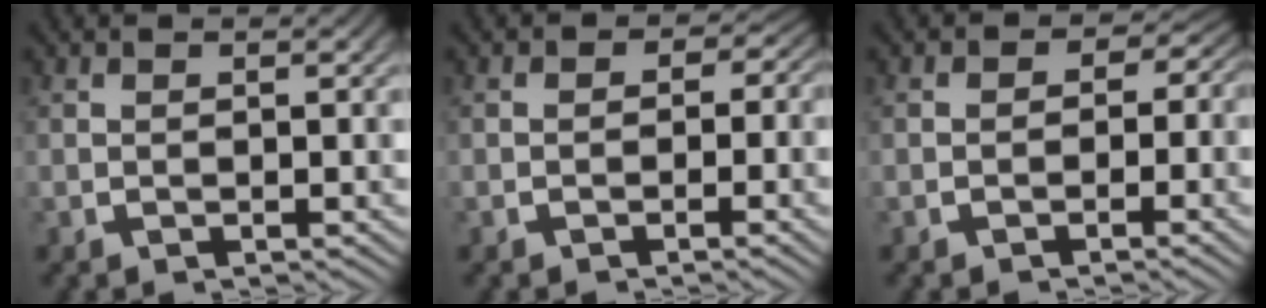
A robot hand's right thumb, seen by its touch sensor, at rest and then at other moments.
{"total": 2.4, "force": [-0.3, 2.2, 0.9], "torque": [0.003, 0.000, -0.014]}
{"total": 3.1, "force": [-0.2, 2.8, 1.4], "torque": [-0.005, -0.001, -0.012]}